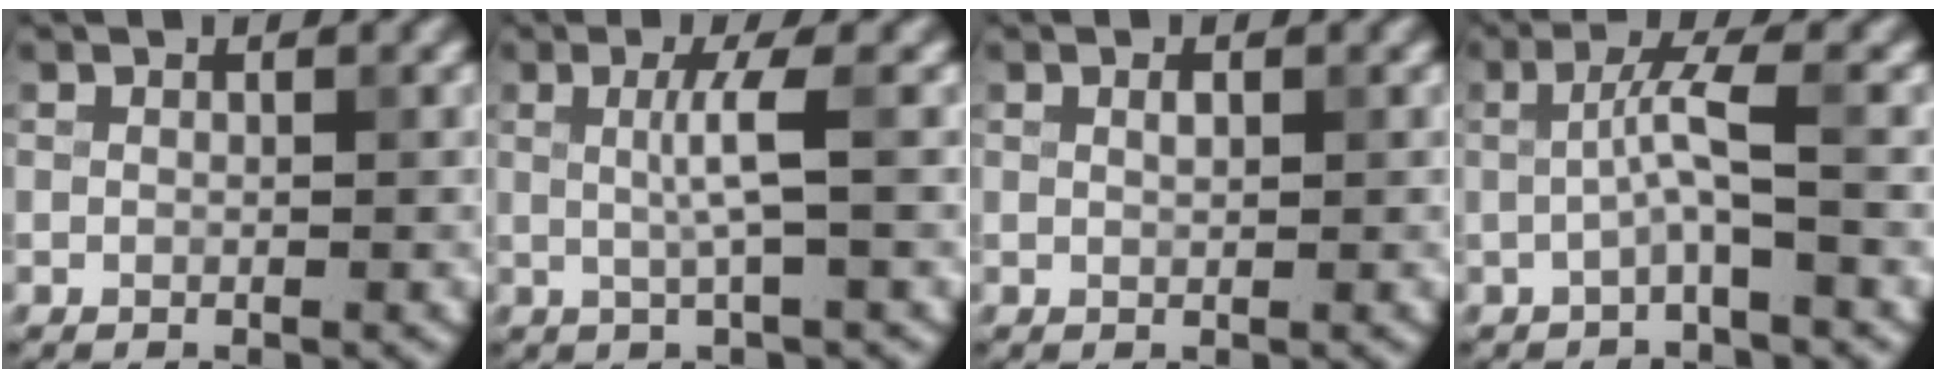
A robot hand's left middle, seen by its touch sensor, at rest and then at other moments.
{"total": 2.5, "force": [0.1, 0.0, 2.5], "torque": [-0.053, 0.005, 0.003]}
{"total": 0.6, "force": [0.2, 0.2, 0.5], "torque": [-0.011, 0.004, 0.007]}
{"total": 2.7, "force": [-0.6, -0.2, 2.6], "torque": [-0.055, 0.011, -0.013]}